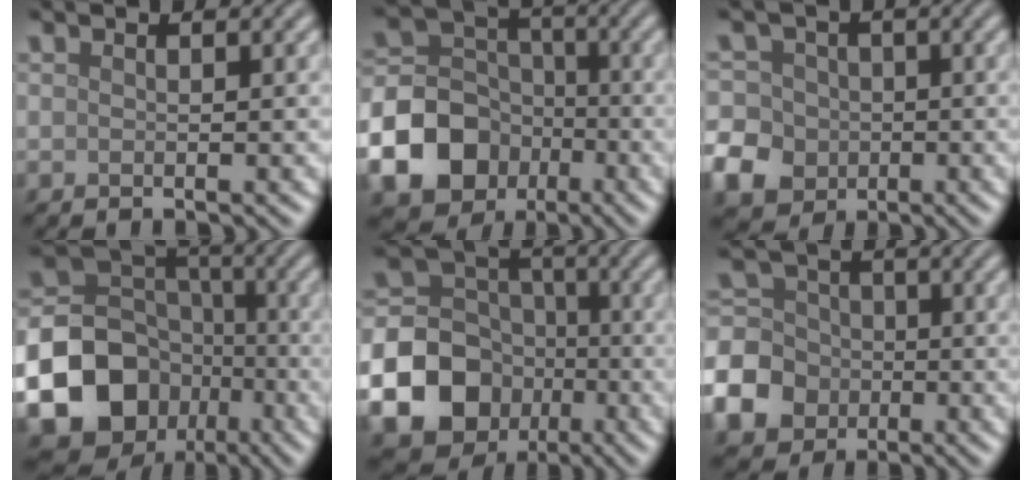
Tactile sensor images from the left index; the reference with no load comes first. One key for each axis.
{"total": 11.6, "fx": -4.7, "fy": 9.6, "fz": 4.6, "tx": -0.099, "ty": -0.025, "tz": -0.115}
{"total": 6.8, "fx": -2.7, "fy": 5.9, "fz": 2.3, "tx": -0.053, "ty": -0.011, "tz": -0.071}
{"total": 20.8, "fx": -8.8, "fy": 17.6, "fz": 6.7, "tx": -0.162, "ty": -0.053, "tz": -0.160}
{"total": 19.0, "fx": -7.1, "fy": 16.8, "fz": 5.4, "tx": -0.143, "ty": -0.053, "tz": -0.142}
{"total": 7.7, "fx": -3.0, "fy": 6.5, "fz": 2.7, "tx": -0.067, "ty": -0.007, "tz": -0.082}